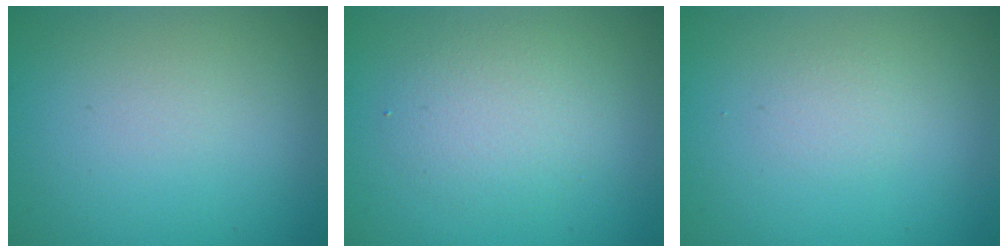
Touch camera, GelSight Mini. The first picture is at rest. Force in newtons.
{"total": 2.7, "press": 2.7, "slide": 0.2}
{"total": 0.8, "press": 0.8, "slide": 0.1}